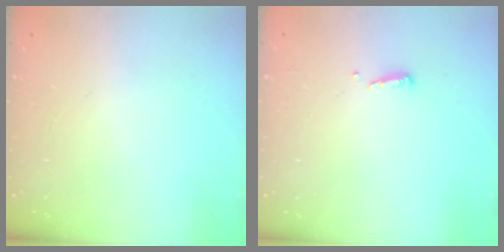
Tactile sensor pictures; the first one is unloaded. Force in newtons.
{"total": 3.7, "press": 3.6, "slide": 0.6}